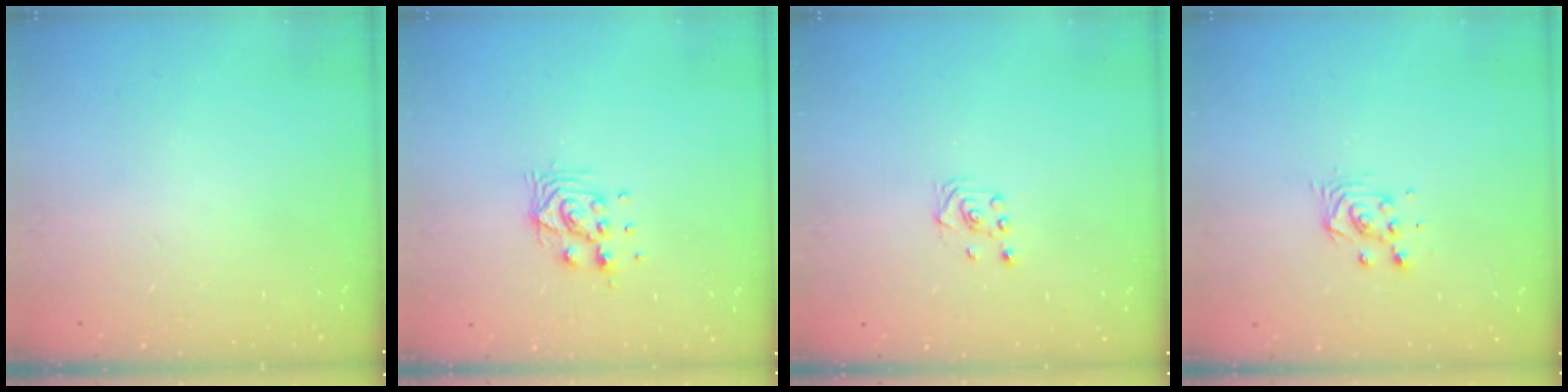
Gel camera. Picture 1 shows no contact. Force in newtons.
{"total": 8.4, "press": 8.4, "slide": 0.6}
{"total": 1.6, "press": 1.4, "slide": 0.9}
{"total": 3.9, "press": 3.9, "slide": 0.2}